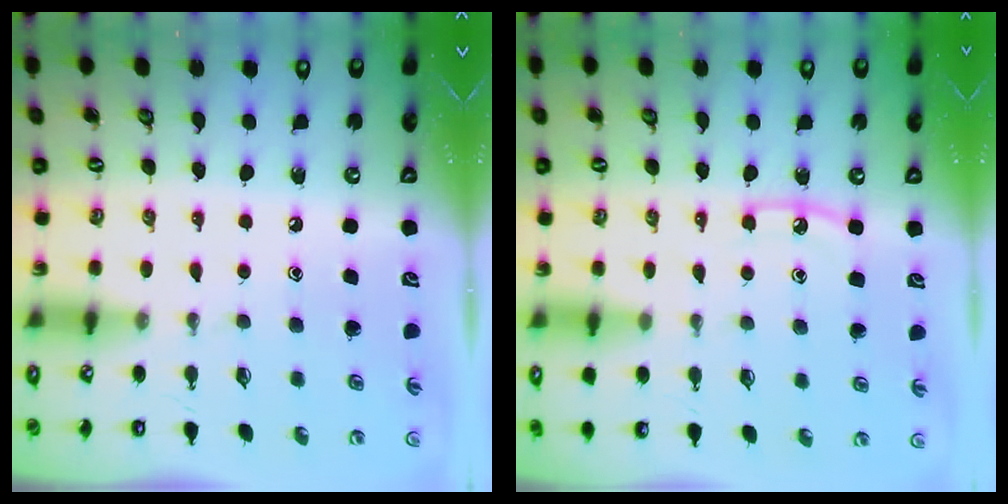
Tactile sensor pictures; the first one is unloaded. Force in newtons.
{"total": 6.2, "press": 6.2, "slide": 0.6}